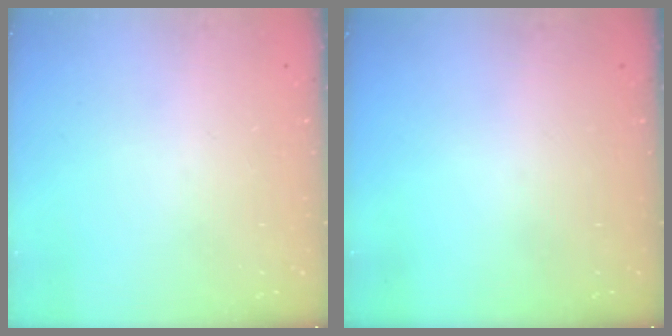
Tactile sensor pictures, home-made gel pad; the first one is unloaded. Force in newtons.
{"total": 0.0}